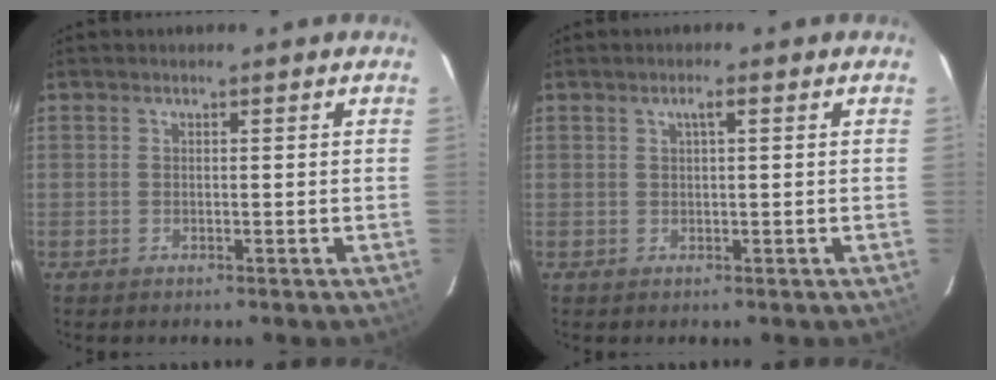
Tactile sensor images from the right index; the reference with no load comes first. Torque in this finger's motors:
{"motor_torque": [0.24, 0.01, 0.12, 0.03]}